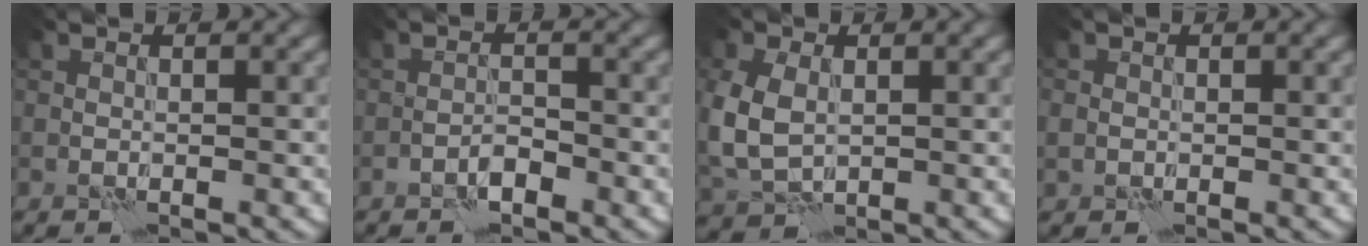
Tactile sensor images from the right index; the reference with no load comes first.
{"total": 1.1, "force": [-0.8, 0.2, 0.6], "torque": [-0.008, 0.007, -0.018]}
{"total": 5.9, "force": [0.2, 4.2, 4.2], "torque": [-0.121, 0.001, 0.007]}
{"total": 1.3, "force": [-0.2, 1.2, 0.4], "torque": [-0.007, -0.002, -0.003]}